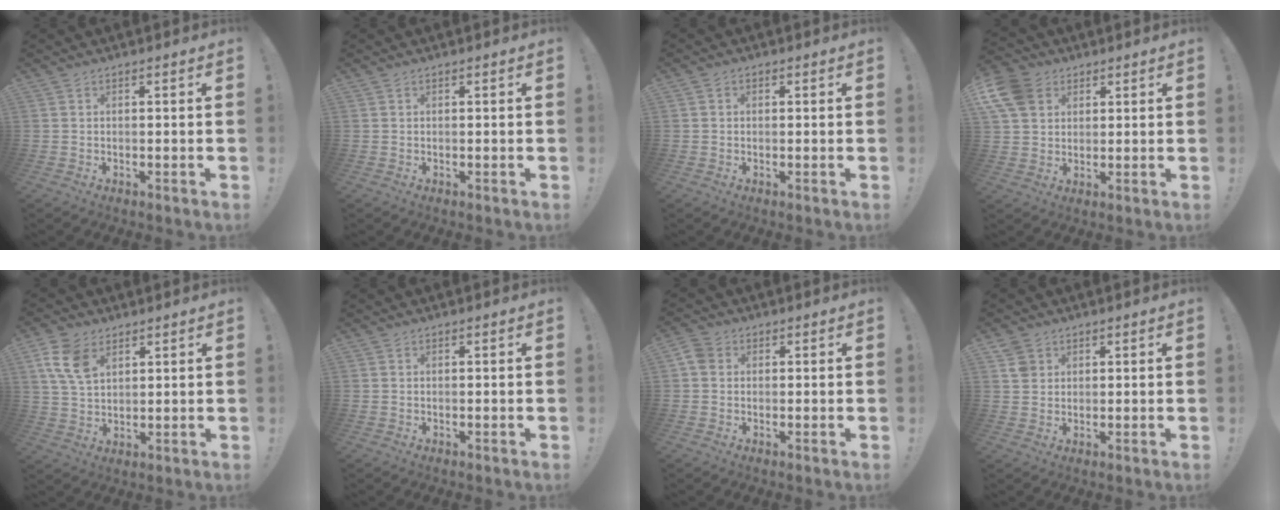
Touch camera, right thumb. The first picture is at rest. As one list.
[{"total": 0.0}, {"total": 1.0, "force": [-0.3, 0.9, 0.5], "torque": [-0.010, 0.006, -0.005]}, {"total": 9.9, "force": [4.2, 7.8, 4.6], "torque": [-0.087, -0.020, 0.084]}, {"total": 9.8, "force": [4.8, 6.2, 5.8], "torque": [-0.114, -0.006, 0.095]}, {"total": 0.0}, {"total": 4.1, "force": [0.7, 3.5, 2.0], "torque": [-0.037, 0.012, 0.017]}, {"total": 3.8, "force": [2.0, 3.1, 0.9], "torque": [-0.012, -0.002, 0.038]}]